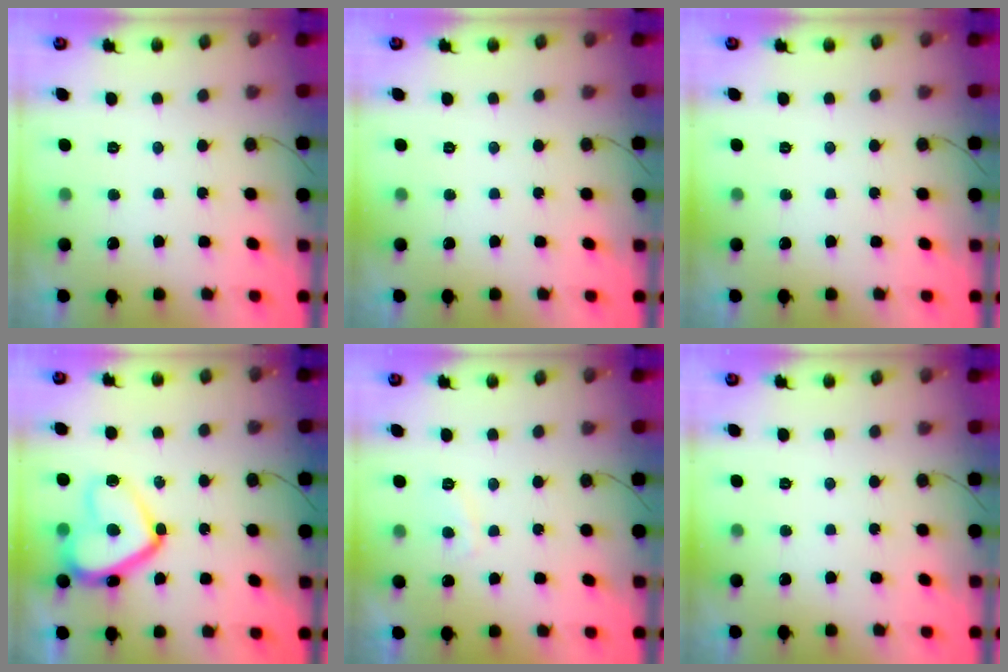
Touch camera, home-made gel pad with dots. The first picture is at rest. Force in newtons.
{"total": 0.0}
{"total": 0.0}
{"total": 15.6, "press": 15.5, "slide": 1.5}
{"total": 2.7, "press": 2.5, "slide": 0.8}
{"total": 0.0}